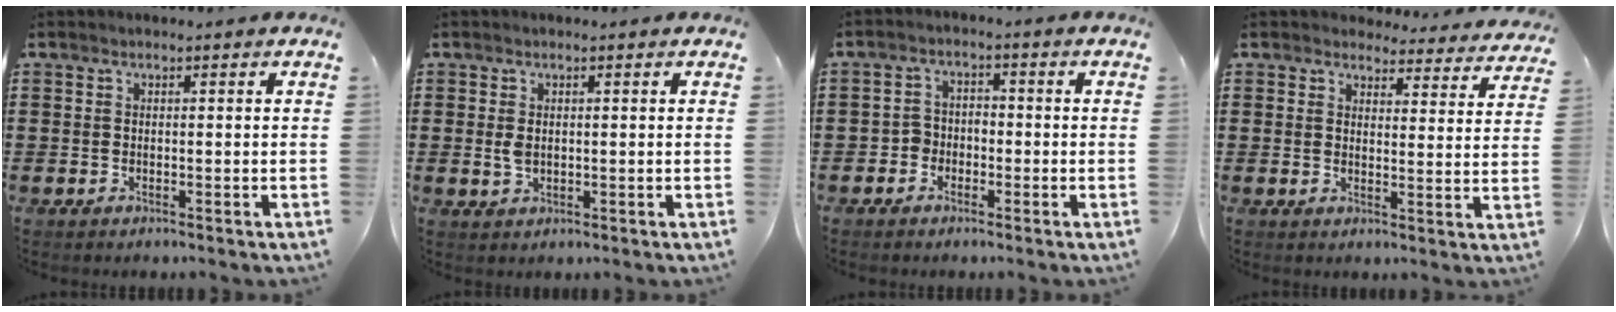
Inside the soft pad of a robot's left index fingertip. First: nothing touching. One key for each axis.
{"total": 1.9, "fx": 0.2, "fy": 1.2, "fz": 1.5, "tx": -0.048, "ty": -0.002, "tz": -0.002}
{"total": 2.7, "fx": -1.8, "fy": 1.9, "fz": 0.5, "tx": -0.018, "ty": 0.007, "tz": -0.041}
{"total": 3.9, "fx": 3.8, "fy": 0.8, "fz": 0.4, "tx": -0.019, "ty": -0.021, "tz": 0.066}